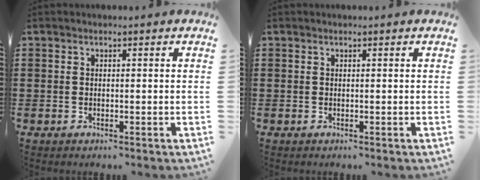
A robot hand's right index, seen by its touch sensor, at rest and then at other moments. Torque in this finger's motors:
{"motor_torque": [-0.15, 0.28, 0.02, 0.01]}